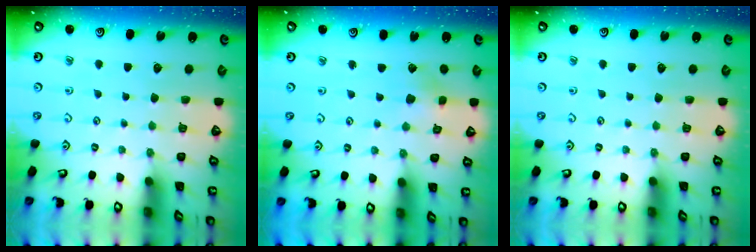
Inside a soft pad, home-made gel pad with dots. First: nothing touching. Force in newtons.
{"total": 3.7, "press": 3.6, "slide": 0.5}
{"total": 0.0}